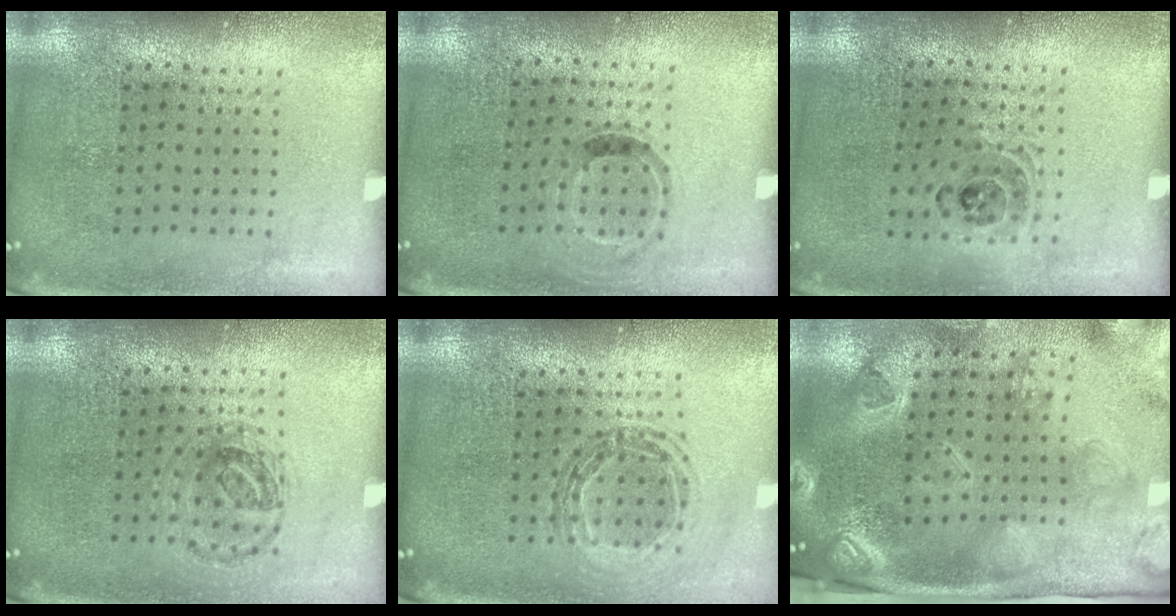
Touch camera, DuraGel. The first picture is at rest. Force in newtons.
{"total": 0.9, "press": 0.7, "slide": 0.6}
{"total": 1.1, "press": 1.0, "slide": 0.4}
{"total": 0.9, "press": 0.9, "slide": 0.1}
{"total": 0.9, "press": 0.9, "slide": 0.1}
{"total": 4.2, "press": 3.1, "slide": 2.8}